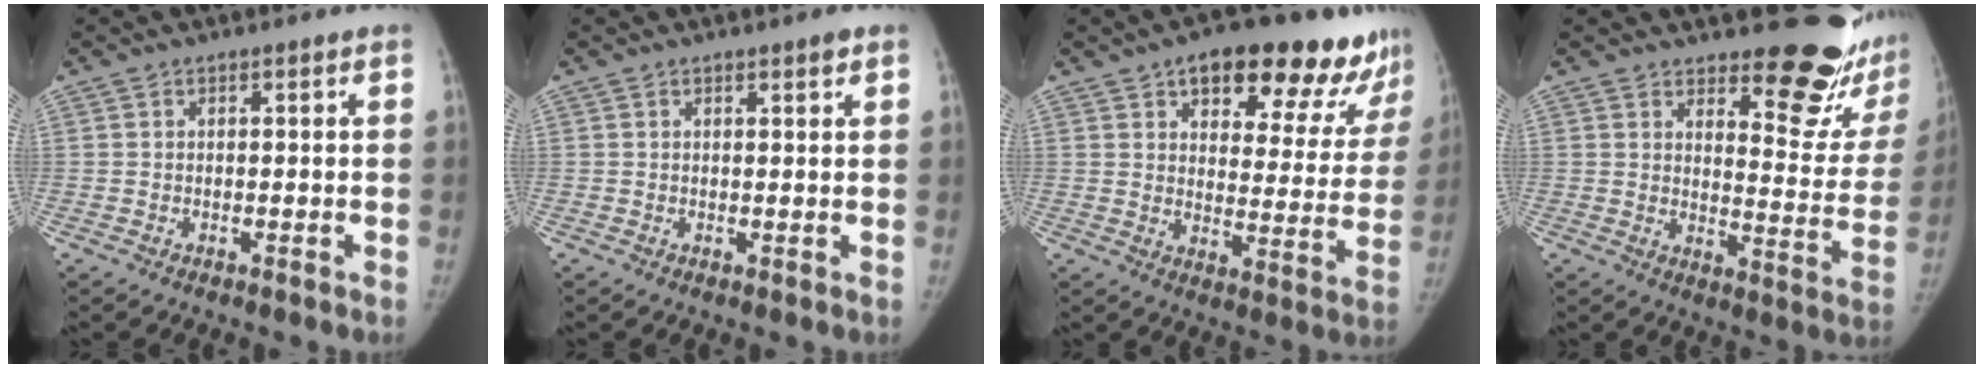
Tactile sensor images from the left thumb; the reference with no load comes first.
{"total": 1.2, "force": [0.9, 0.3, 0.8], "torque": [-0.009, -0.005, 0.012]}
{"total": 21.1, "force": [14.3, 8.8, 12.8], "torque": [-0.115, -0.054, 0.185]}
{"total": 18.2, "force": [14.3, 6.1, 9.4], "torque": [-0.075, -0.130, 0.174]}